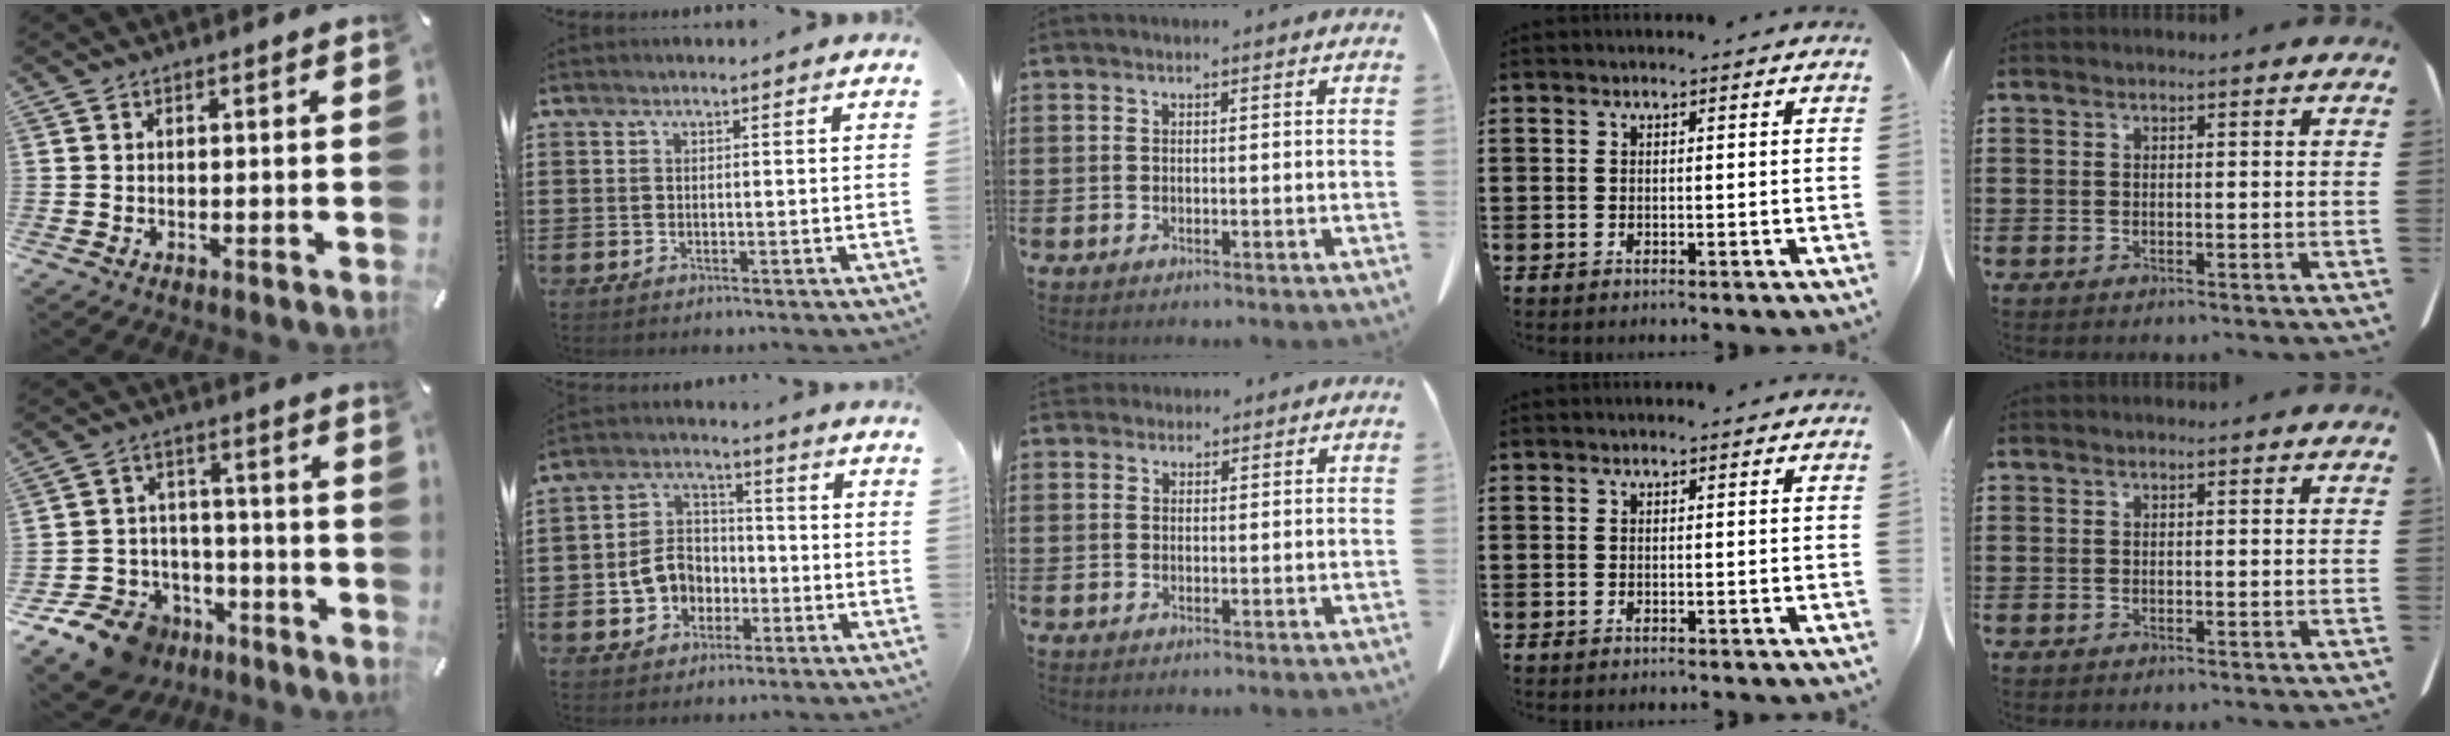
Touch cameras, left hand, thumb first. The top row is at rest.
{"thumb": {"total": 13.0, "force": [-8.7, 9.0, 3.5], "torque": [-0.063, 0.062, -0.146]}, "index": {"total": 7.1, "force": [-2.2, 6.0, 3.2], "torque": [-0.091, 0.018, -0.044]}, "middle": {"total": 1.9, "force": [1.7, 0.8, 0.2], "torque": [-0.010, 0.002, 0.035]}}